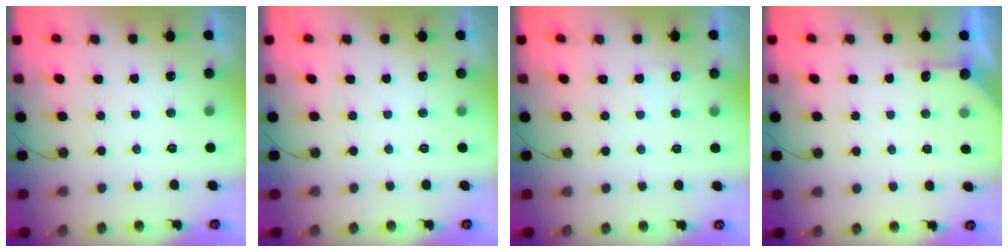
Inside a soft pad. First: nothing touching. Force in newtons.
{"total": 0.0}
{"total": 4.3, "press": 4.3, "slide": 0.4}
{"total": 4.5, "press": 4.5, "slide": 0.3}